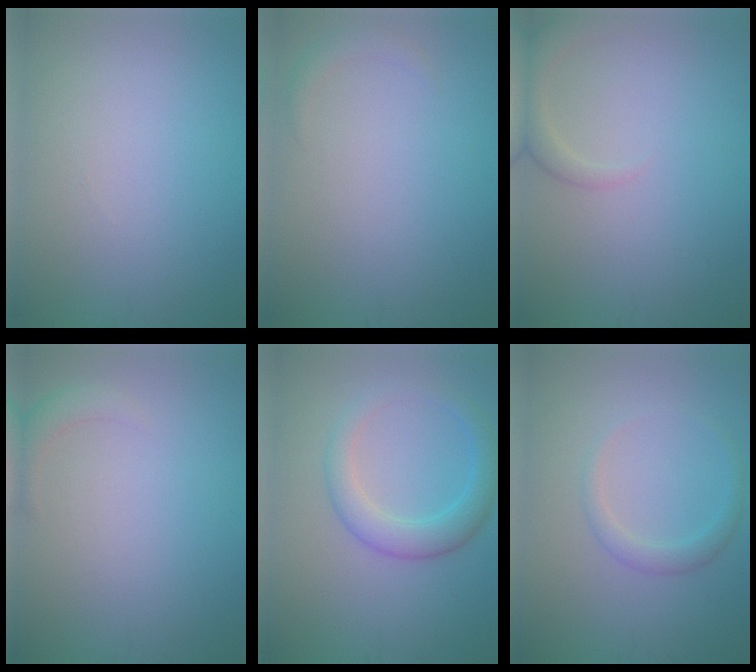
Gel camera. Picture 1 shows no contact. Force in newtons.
{"total": 1.1, "press": 1.1, "slide": 0.1}
{"total": 2.3, "press": 2.3, "slide": 0.3}
{"total": 1.6, "press": 1.6, "slide": 0.3}
{"total": 2.6, "press": 2.6, "slide": 0.2}
{"total": 1.7, "press": 1.7, "slide": 0.1}